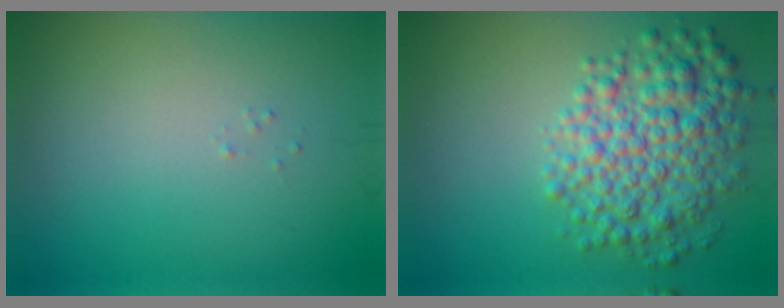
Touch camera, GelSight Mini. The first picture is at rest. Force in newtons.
{"total": 6.2, "press": 6.2, "slide": 0.0}